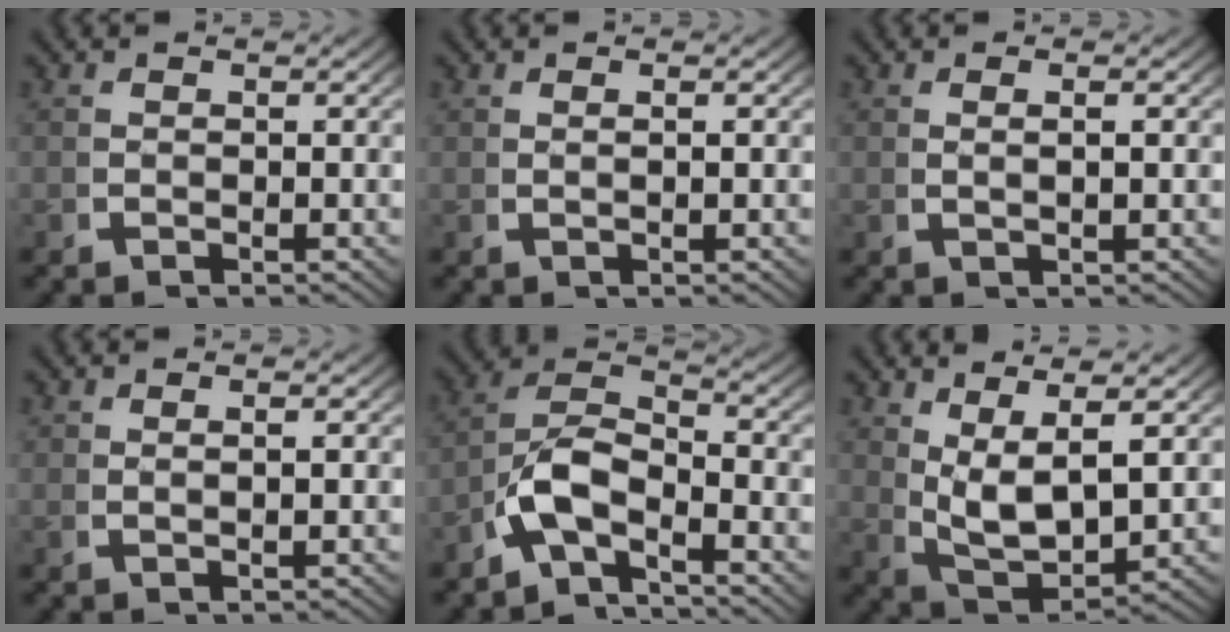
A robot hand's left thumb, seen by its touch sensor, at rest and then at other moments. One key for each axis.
{"total": 0.7, "fx": 0.4, "fy": -0.2, "fz": 0.5, "tx": -0.015, "ty": 0.004, "tz": 0.010}
{"total": 1.1, "fx": 0.4, "fy": -0.1, "fz": 1.0, "tx": -0.023, "ty": 0.004, "tz": 0.011}
{"total": 0.9, "fx": 0.5, "fy": 0.1, "fz": 0.7, "tx": -0.017, "ty": 0.004, "tz": 0.012}
{"total": 8.4, "fx": -1.6, "fy": 5.9, "fz": 5.8, "tx": -0.125, "ty": -0.011, "tz": -0.041}
{"total": 7.2, "fx": 1.4, "fy": 3.9, "fz": 5.9, "tx": -0.133, "ty": -0.021, "tz": 0.039}